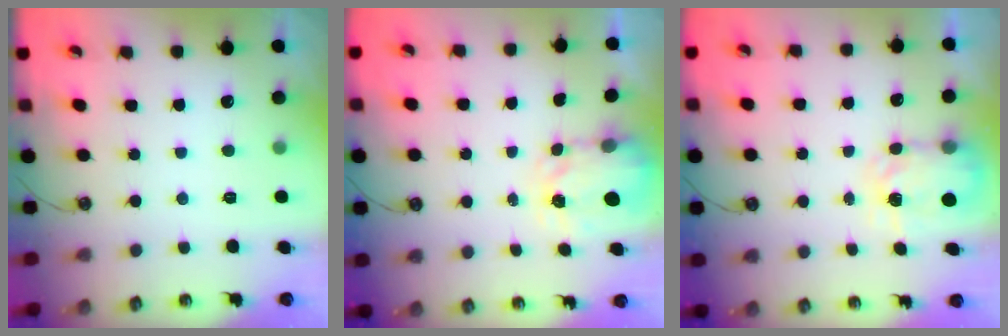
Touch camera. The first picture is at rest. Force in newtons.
{"total": 3.6, "press": 3.5, "slide": 0.5}
{"total": 5.1, "press": 5.1, "slide": 0.4}